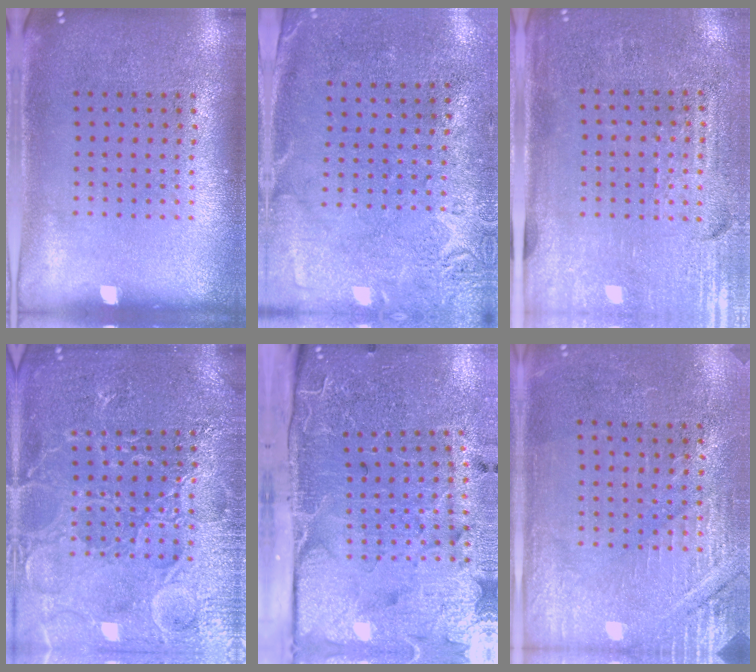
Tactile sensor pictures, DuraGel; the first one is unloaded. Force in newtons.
{"total": 2.8, "press": 2.2, "slide": 1.7}
{"total": 3.4, "press": 3.1, "slide": 1.4}
{"total": 6.8, "press": 6.7, "slide": 1.0}
{"total": 4.8, "press": 4.0, "slide": 2.6}
{"total": 2.9, "press": 2.9, "slide": 0.4}